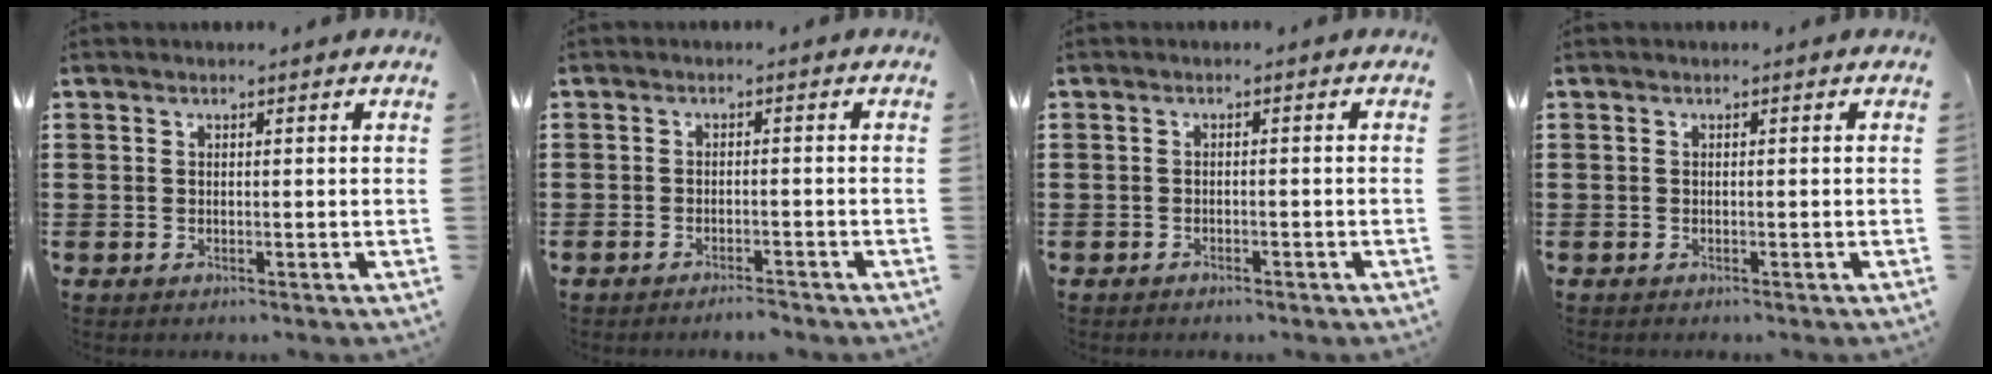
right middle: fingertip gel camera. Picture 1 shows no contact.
{"total": 1.7, "force": [-1.6, 0.1, 0.6], "torque": [-0.012, 0.001, -0.031]}
{"total": 0.9, "force": [-0.8, 0.1, 0.2], "torque": [-0.008, -0.004, -0.016]}
{"total": 0.0}